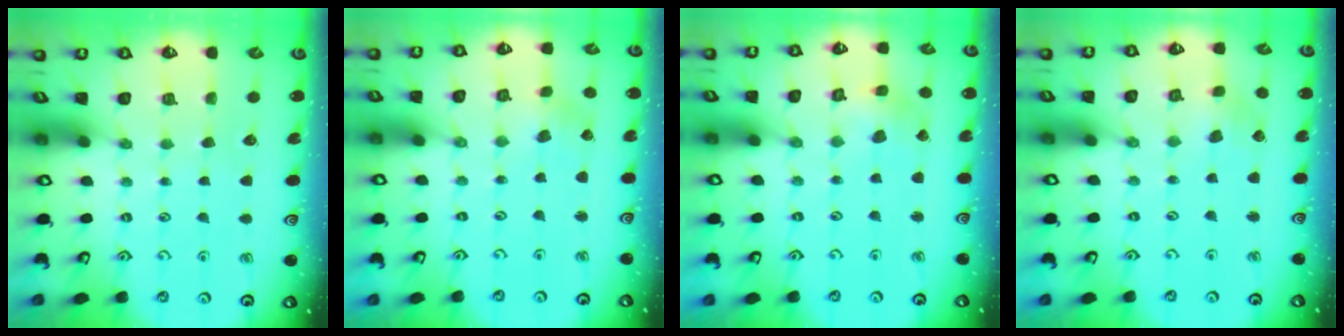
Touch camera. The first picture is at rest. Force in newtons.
{"total": 1.2, "press": 1.2, "slide": 0.1}
{"total": 2.8, "press": 2.8, "slide": 0.1}
{"total": 2.8, "press": 2.8, "slide": 0.4}